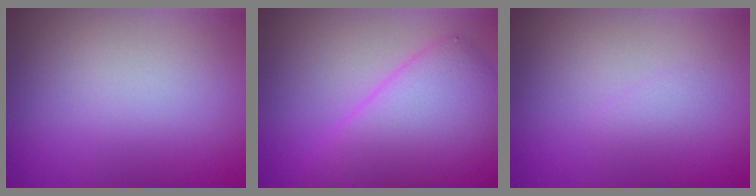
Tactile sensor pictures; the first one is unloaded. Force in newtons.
{"total": 7.9, "press": 7.9, "slide": 0.4}
{"total": 0.7, "press": 0.7, "slide": 0.1}